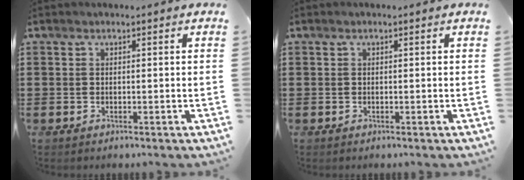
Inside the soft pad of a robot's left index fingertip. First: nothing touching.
{"total": 0.0}